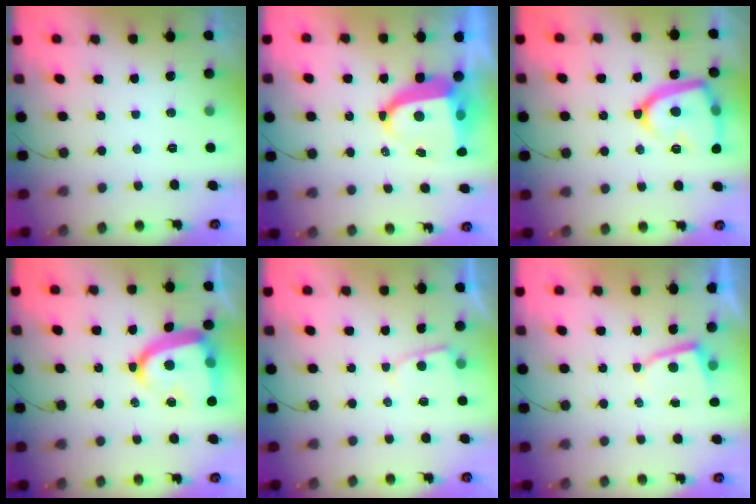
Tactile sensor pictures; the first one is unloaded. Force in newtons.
{"total": 10.5, "press": 10.4, "slide": 1.1}
{"total": 17.4, "press": 17.3, "slide": 1.7}
{"total": 17.0, "press": 16.9, "slide": 1.6}
{"total": 2.6, "press": 2.6, "slide": 0.2}
{"total": 3.1, "press": 3.1, "slide": 0.3}